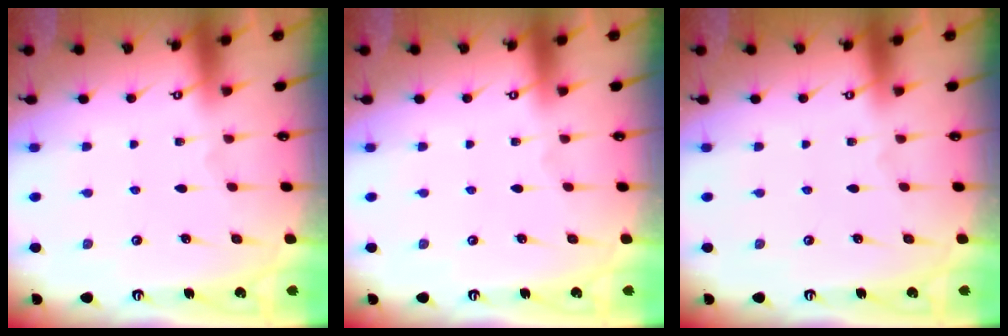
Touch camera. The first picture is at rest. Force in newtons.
{"total": 0.0}
{"total": 0.0}